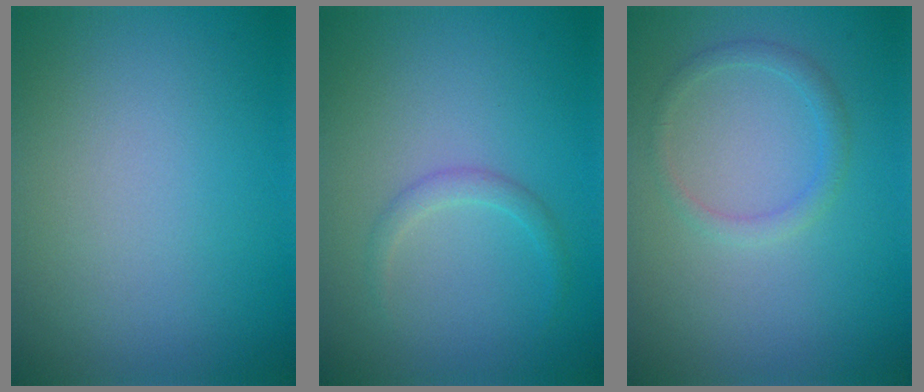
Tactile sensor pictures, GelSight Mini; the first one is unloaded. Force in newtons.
{"total": 1.2, "press": 1.2, "slide": 0.0}
{"total": 1.5, "press": 1.5, "slide": 0.1}